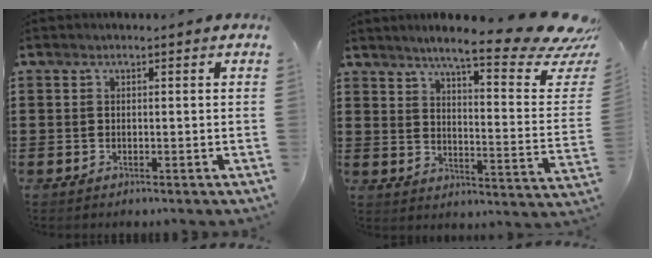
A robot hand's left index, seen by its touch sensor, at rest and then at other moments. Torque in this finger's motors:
{"motor_torque": [0.93, -0.26, 0.72, 0.12]}